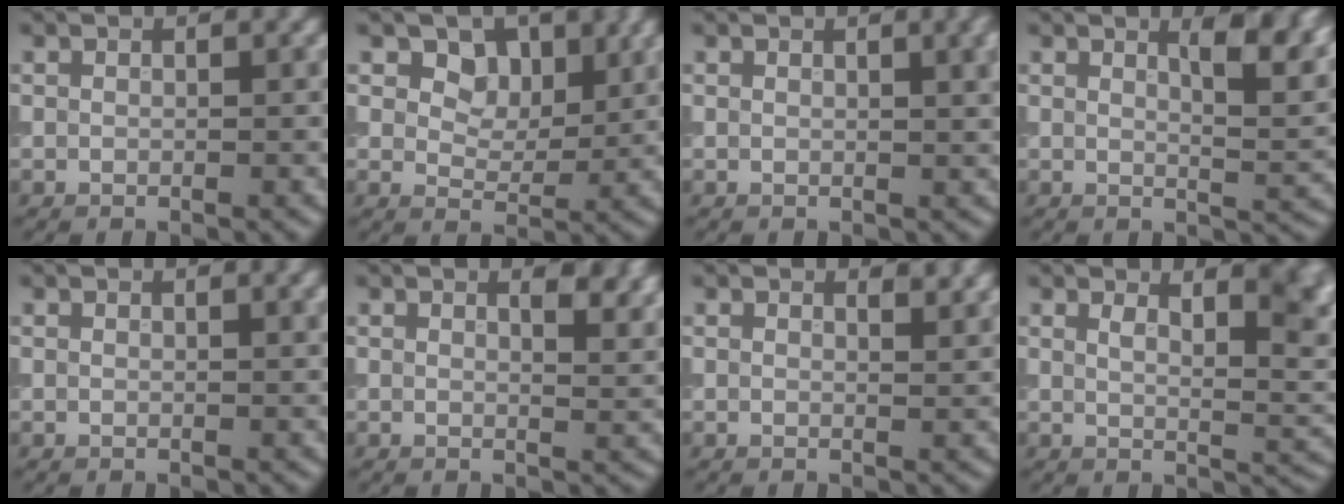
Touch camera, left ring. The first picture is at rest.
{"total": 4.5, "force": [2.4, 3.0, 2.3], "torque": [-0.032, -0.013, 0.038]}
{"total": 3.7, "force": [1.5, 1.3, 3.2], "torque": [-0.024, 0.006, 0.017]}
{"total": 5.3, "force": [2.8, 1.7, 4.2], "torque": [-0.042, 0.001, 0.037]}
{"total": 1.0, "force": [0.6, 0.0, 0.9], "torque": [-0.008, -0.001, 0.008]}
{"total": 3.6, "force": [2.1, 1.4, 2.6], "torque": [-0.021, 0.002, 0.019]}
{"total": 2.0, "force": [1.5, 0.6, 1.2], "torque": [-0.010, -0.002, 0.011]}
{"total": 6.0, "force": [2.8, 2.1, 4.9], "torque": [-0.048, 0.003, 0.043]}